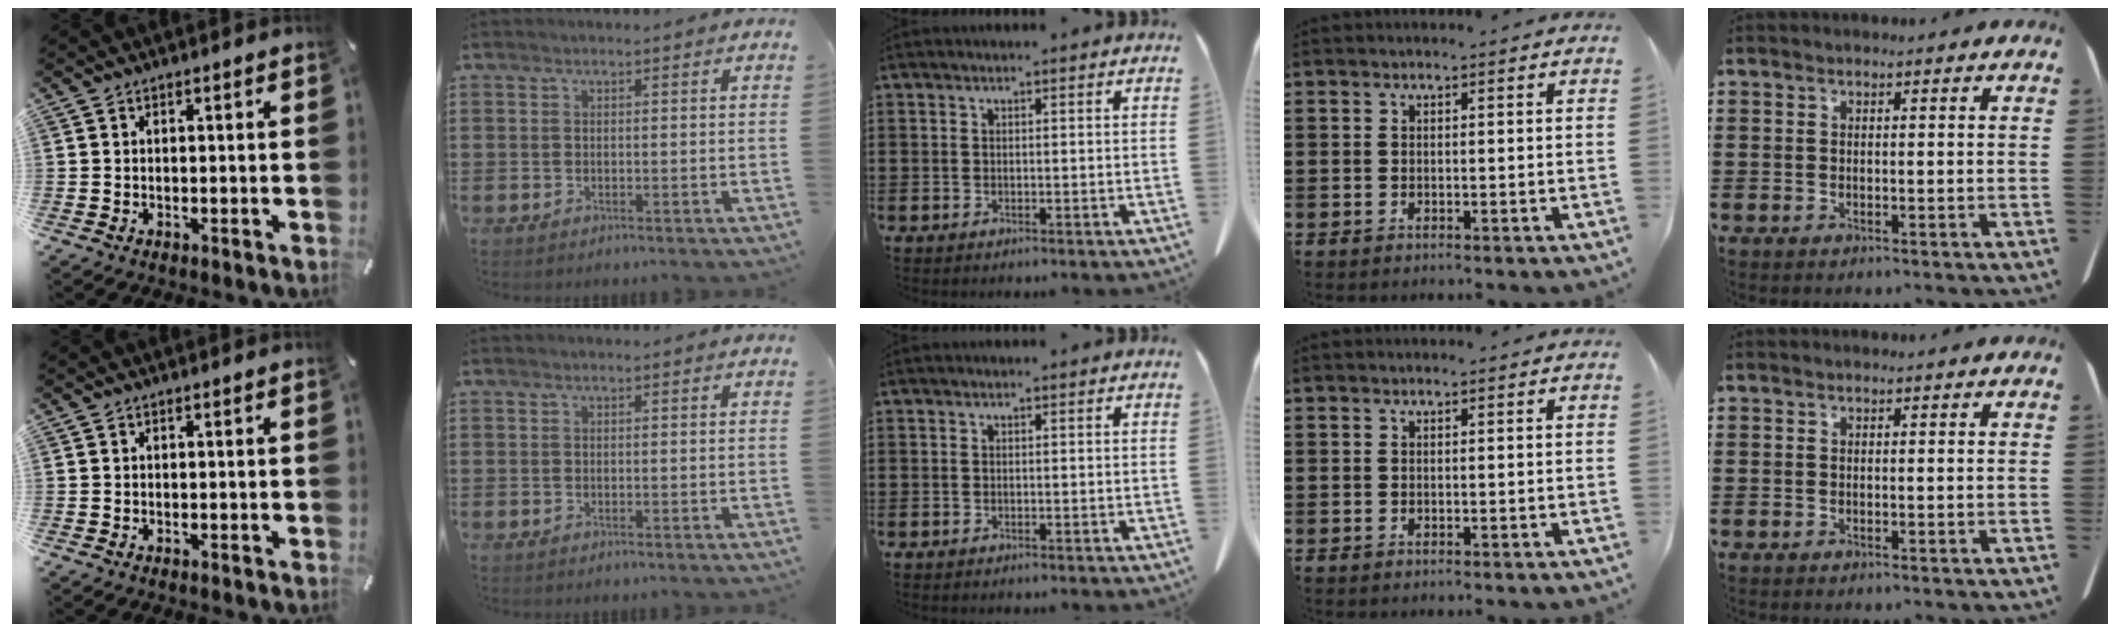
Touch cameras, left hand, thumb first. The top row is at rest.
{}